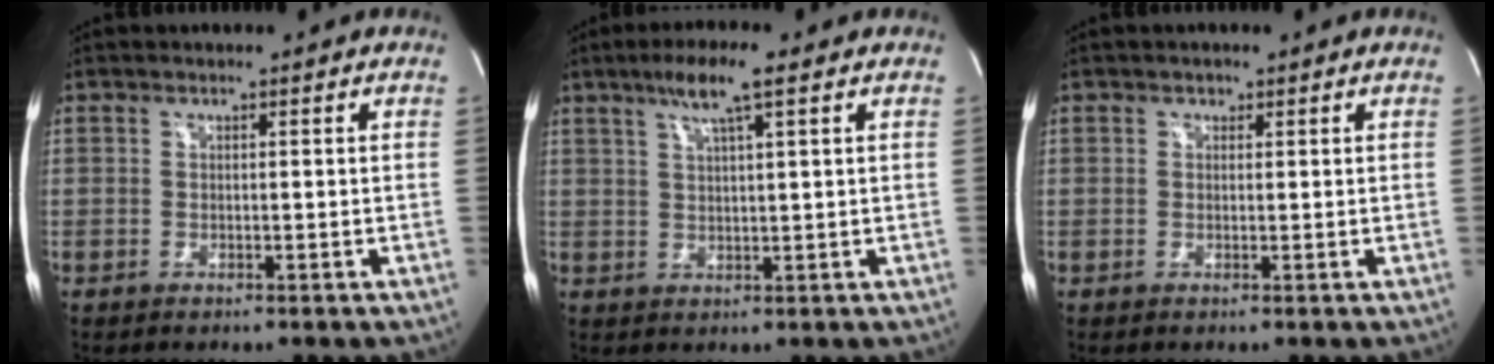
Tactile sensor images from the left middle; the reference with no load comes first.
{"total": 6.0, "force": [3.5, 0.1, 4.9], "torque": [-0.095, 0.008, 0.063]}
{"total": 0.7, "force": [0.4, 0.6, 0.1], "torque": [0.002, -0.001, 0.004]}